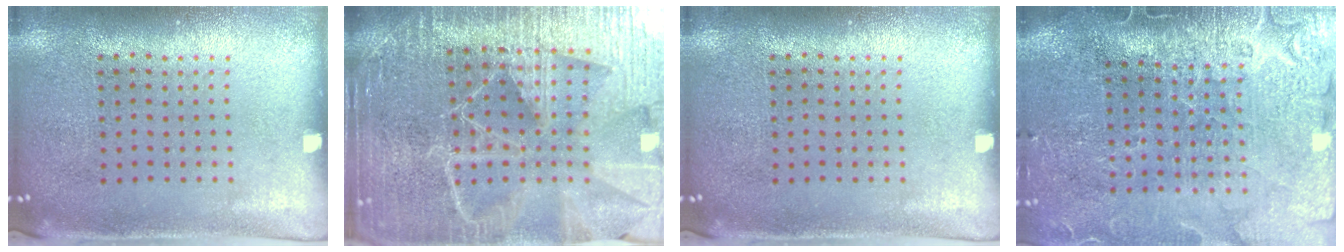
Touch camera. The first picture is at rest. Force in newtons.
{"total": 6.3, "press": 5.5, "slide": 3.2}
{"total": 0.0}
{"total": 4.0, "press": 3.5, "slide": 2.0}